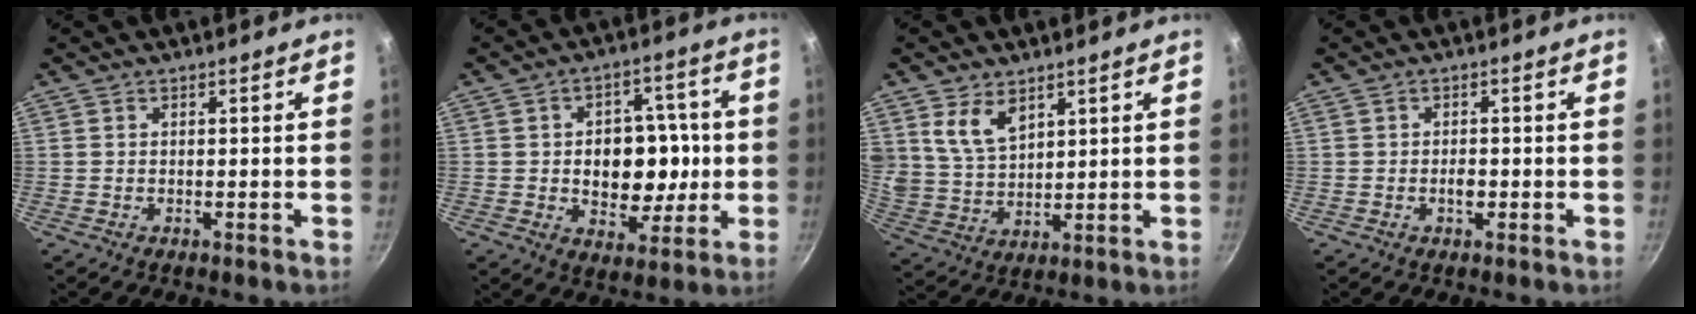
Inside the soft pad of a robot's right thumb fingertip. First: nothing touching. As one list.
[{"total": 13.4, "force": [-0.4, 9.7, 9.2], "torque": [-0.083, 0.006, -0.003]}, {"total": 8.1, "force": [4.4, 5.0, 4.7], "torque": [-0.075, -0.027, 0.098]}, {"total": 2.0, "force": [-0.6, 1.1, 1.5], "torque": [-0.016, 0.007, -0.009]}]